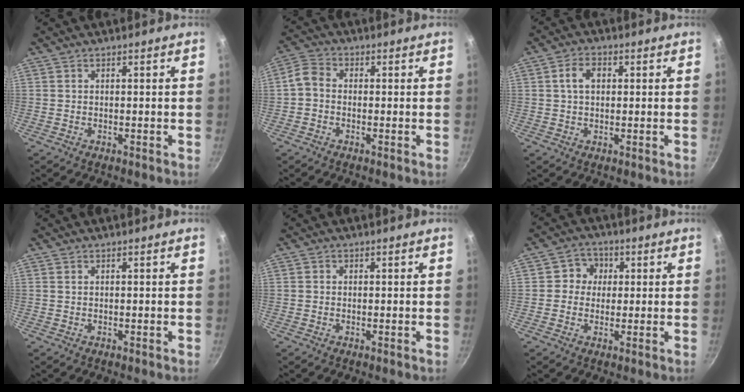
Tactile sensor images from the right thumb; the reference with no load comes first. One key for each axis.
{"total": 4.0, "fx": -0.8, "fy": 3.2, "fz": 2.3, "tx": -0.046, "ty": 0.018, "tz": -0.030}
{"total": 4.5, "fx": 0.9, "fy": 3.0, "fz": 3.2, "tx": -0.046, "ty": 0.008, "tz": 0.013}
{"total": 0.0}
{"total": 0.7, "fx": 0.0, "fy": 0.7, "fz": 0.1, "tx": 0.000, "ty": 0.003, "tz": -0.002}
{"total": 5.0, "fx": 0.7, "fy": 4.7, "fz": 1.4, "tx": 0.014, "ty": 0.007, "tz": 0.001}